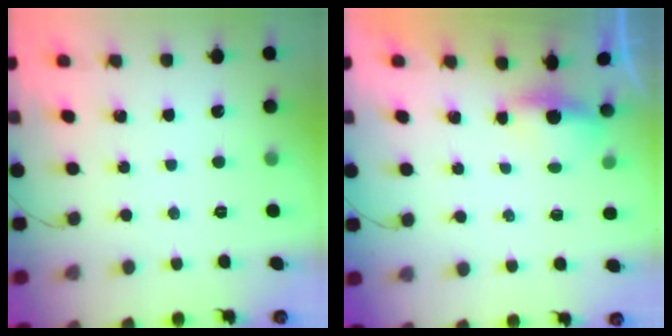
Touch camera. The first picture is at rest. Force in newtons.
{"total": 3.3, "press": 3.1, "slide": 1.1}